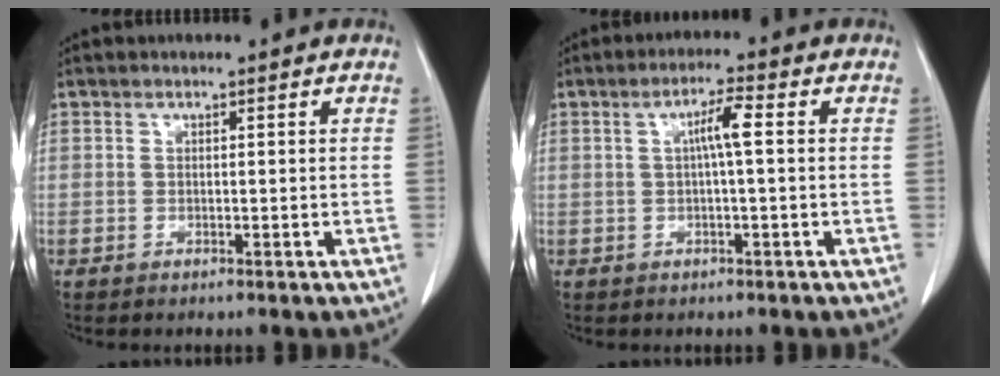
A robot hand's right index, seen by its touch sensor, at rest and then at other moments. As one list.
[{"total": 3.7, "force": [0.5, 0.3, 3.7], "torque": [-0.068, 0.009, 0.007]}]